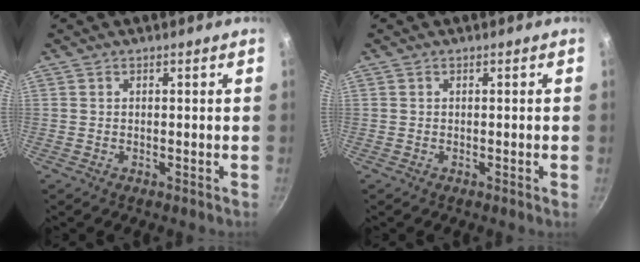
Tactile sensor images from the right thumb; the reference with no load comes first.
{"total": 0.8, "force": [-0.2, -0.1, 0.7], "torque": [-0.012, 0.000, -0.005]}